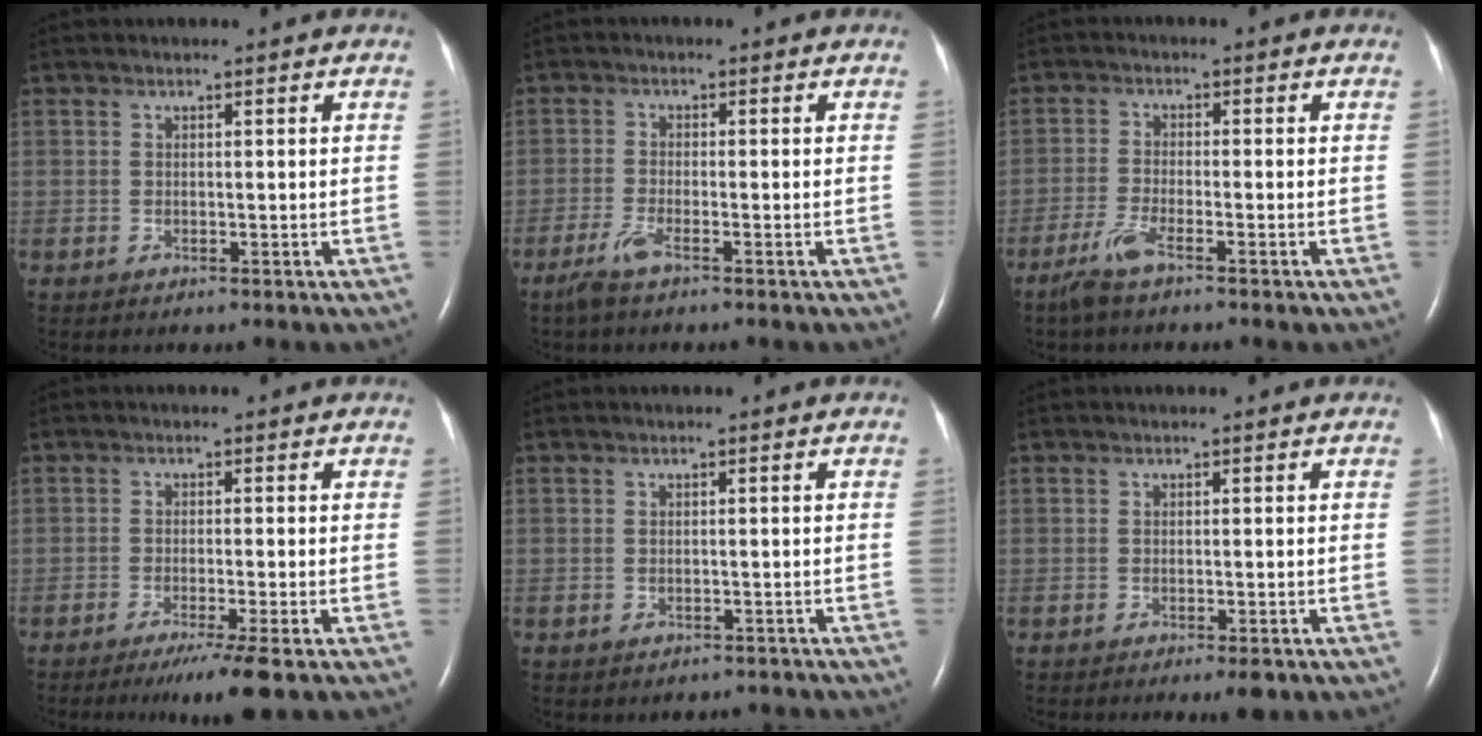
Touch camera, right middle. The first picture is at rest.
{"total": 2.8, "force": [-2.1, 0.1, 1.9], "torque": [-0.053, -0.006, -0.046]}
{"total": 4.1, "force": [-3.0, 0.2, 2.8], "torque": [-0.068, -0.009, -0.063]}
{"total": 5.2, "force": [-3.4, -0.9, 3.8], "torque": [-0.060, -0.016, -0.059]}
{"total": 1.7, "force": [-1.4, 1.0, 0.2], "torque": [-0.005, 0.001, -0.016]}
{"total": 1.9, "force": [-1.2, 0.3, 1.5], "torque": [-0.019, -0.005, -0.014]}